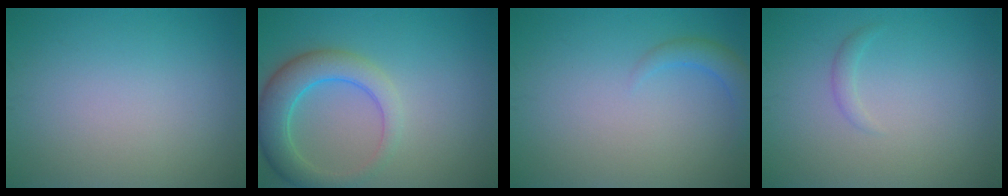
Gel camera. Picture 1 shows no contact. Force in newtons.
{"total": 5.1, "press": 5.1, "slide": 0.5}
{"total": 2.0, "press": 1.9, "slide": 0.1}
{"total": 0.9, "press": 0.9, "slide": 0.0}